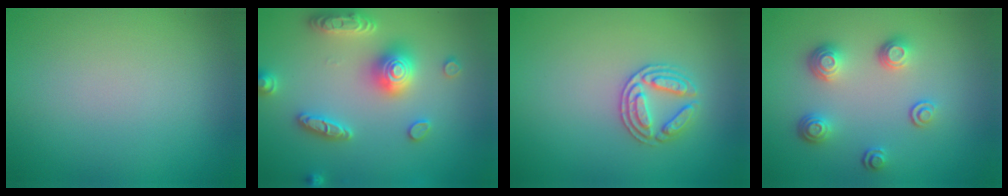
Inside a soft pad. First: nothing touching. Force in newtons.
{"total": 5.5, "press": 5.4, "slide": 0.9}
{"total": 2.8, "press": 2.7, "slide": 0.6}
{"total": 3.4, "press": 2.6, "slide": 2.1}